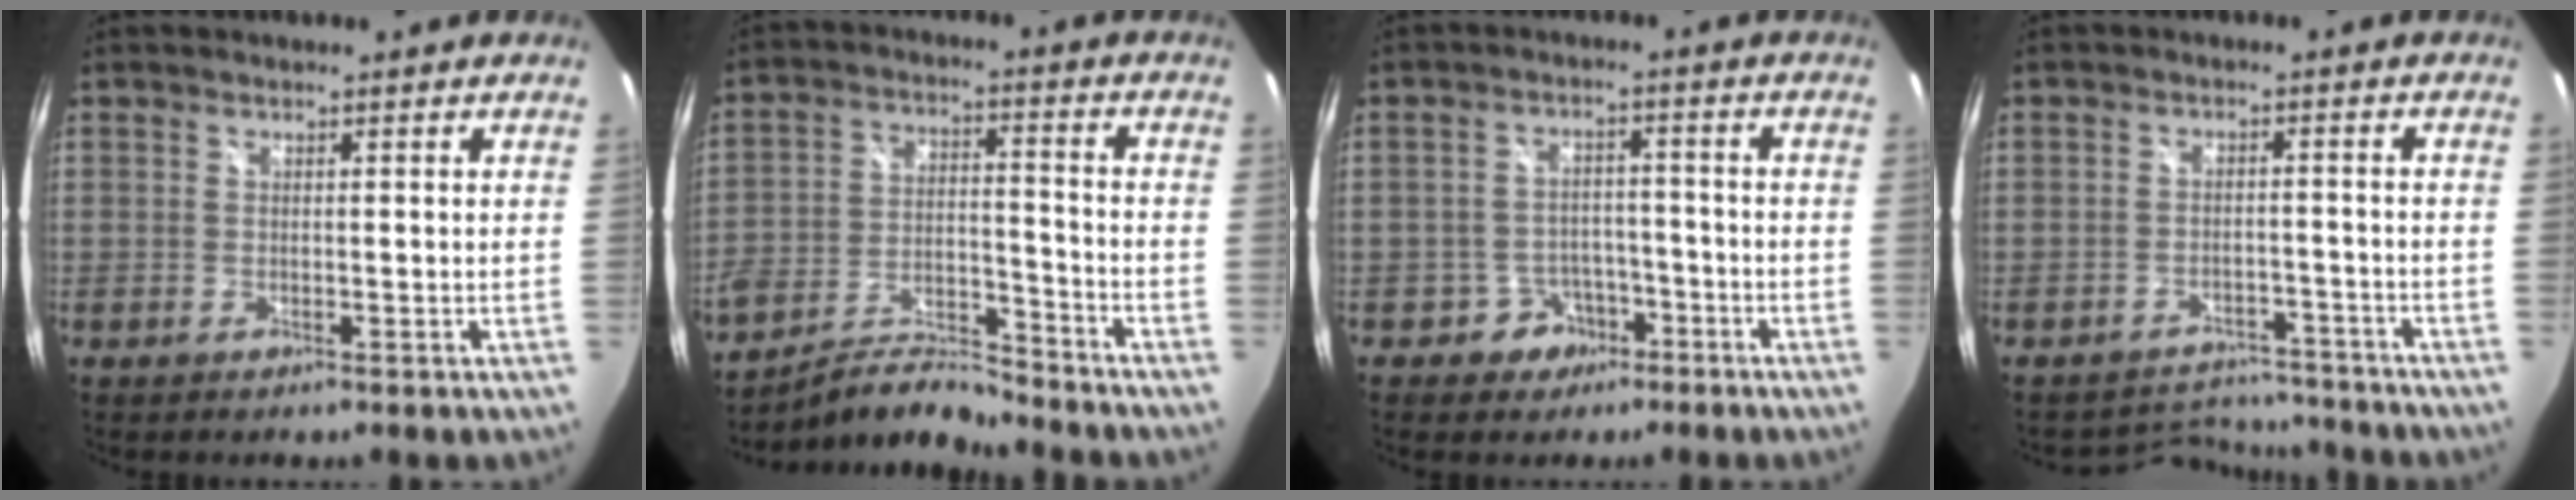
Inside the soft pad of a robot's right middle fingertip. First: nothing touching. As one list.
[{"total": 10.2, "force": [-9.5, 1.5, 3.2], "torque": [-0.062, 0.001, -0.175]}, {"total": 5.4, "force": [-3.3, 4.2, 0.8], "torque": [-0.024, 0.020, -0.043]}, {"total": 8.0, "force": [-7.5, 2.5, 0.0], "torque": [-0.008, 0.022, -0.102]}]